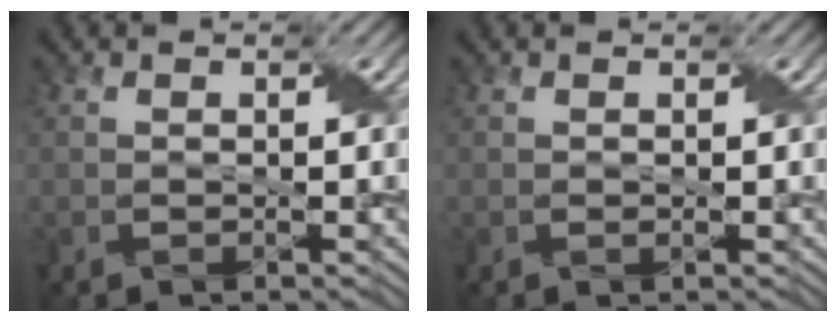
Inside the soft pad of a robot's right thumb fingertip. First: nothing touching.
{"total": 0.0}